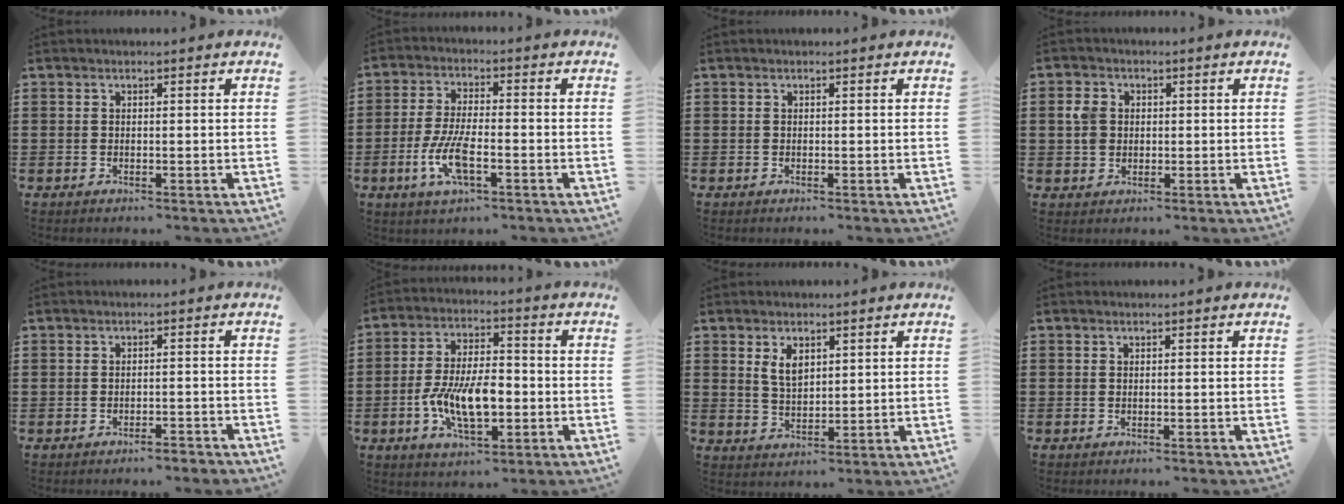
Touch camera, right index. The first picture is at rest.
{"total": 7.3, "force": [-2.6, 2.4, 6.4], "torque": [-0.145, -0.013, -0.051]}
{"total": 0.0}
{"total": 3.5, "force": [0.4, 2.9, 1.9], "torque": [-0.054, 0.010, 0.002]}
{"total": 1.6, "force": [-1.5, 0.2, 0.2], "torque": [-0.010, 0.001, -0.031]}
{"total": 9.9, "force": [-2.4, 4.8, 8.3], "torque": [-0.188, -0.003, -0.051]}
{"total": 3.5, "force": [1.7, 1.9, 2.4], "torque": [-0.045, 0.002, 0.030]}
{"total": 0.0}